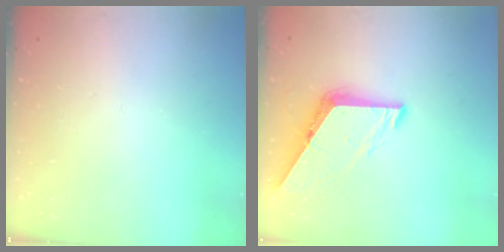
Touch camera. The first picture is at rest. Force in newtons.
{"total": 7.0, "press": 7.0, "slide": 0.5}